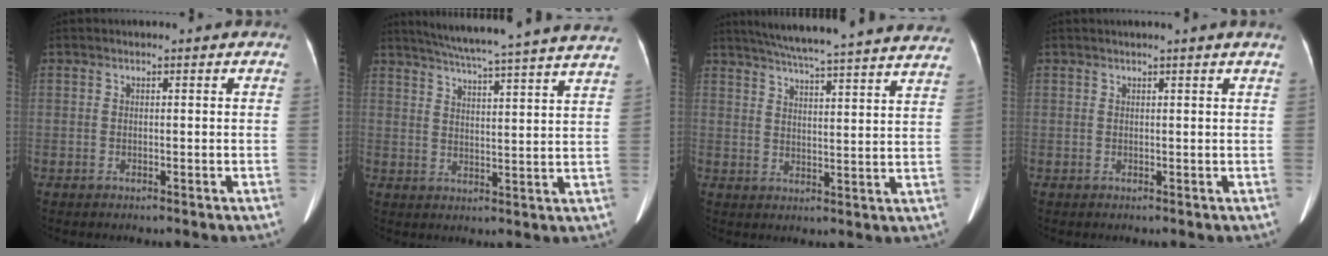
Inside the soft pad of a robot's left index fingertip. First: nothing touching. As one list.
[{"total": 24.2, "force": [21.8, -0.8, 10.5], "torque": [-0.169, -0.023, 0.277]}, {"total": 28.1, "force": [25.6, 0.7, 11.6], "torque": [-0.186, -0.029, 0.317]}, {"total": 1.7, "force": [1.3, -0.7, 0.8], "torque": [-0.019, -0.003, 0.024]}]